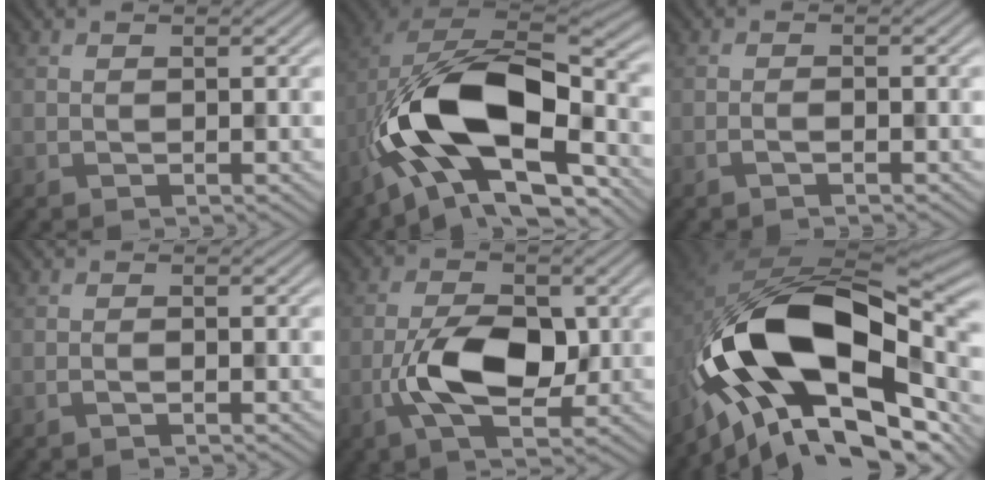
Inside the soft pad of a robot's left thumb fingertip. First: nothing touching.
{"total": 16.5, "force": [-5.6, 8.2, 13.1], "torque": [-0.236, -0.012, -0.103]}
{"total": 0.9, "force": [-0.6, 0.1, 0.7], "torque": [-0.014, 0.004, -0.014]}
{"total": 0.6, "force": [-0.4, 0.0, 0.5], "torque": [-0.010, 0.002, -0.010]}
{"total": 7.6, "force": [-1.6, 3.8, 6.4], "torque": [-0.129, 0.003, -0.037]}
{"total": 19.8, "force": [-5.2, 11.6, 15.2], "torque": [-0.292, -0.011, -0.082]}